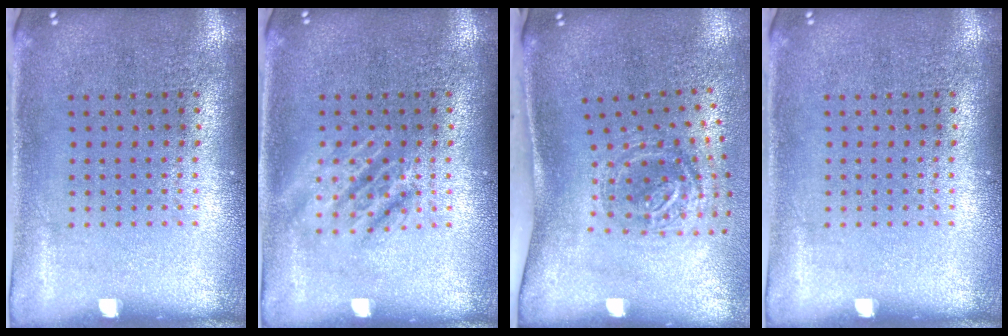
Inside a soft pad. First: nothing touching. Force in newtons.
{"total": 2.1, "press": 2.1, "slide": 0.2}
{"total": 1.9, "press": 1.2, "slide": 1.5}
{"total": 0.0}